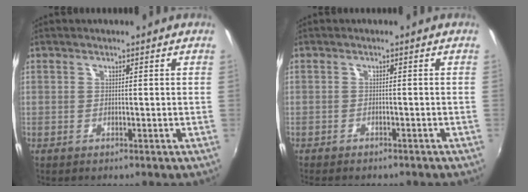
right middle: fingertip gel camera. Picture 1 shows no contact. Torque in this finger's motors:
{"motor_torque": [1.07, -1.06, 0.10, 0.04]}